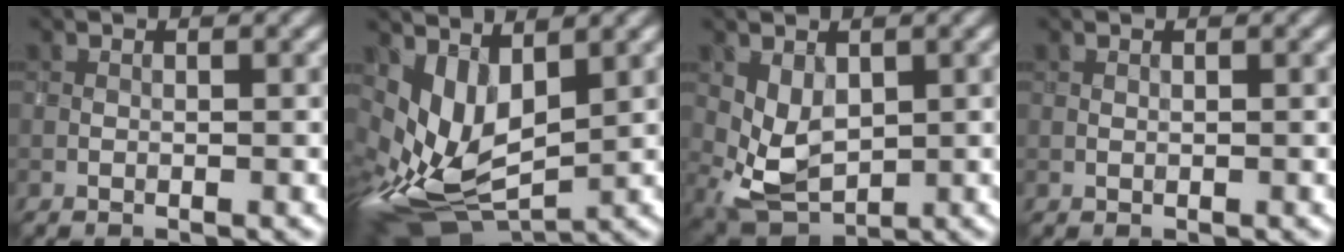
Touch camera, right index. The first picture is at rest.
{"total": 7.3, "force": [1.6, 4.4, 5.6], "torque": [-0.130, -0.017, 0.036]}
{"total": 3.7, "force": [0.8, 2.6, 2.6], "torque": [-0.055, -0.008, 0.024]}
{"total": 0.0}